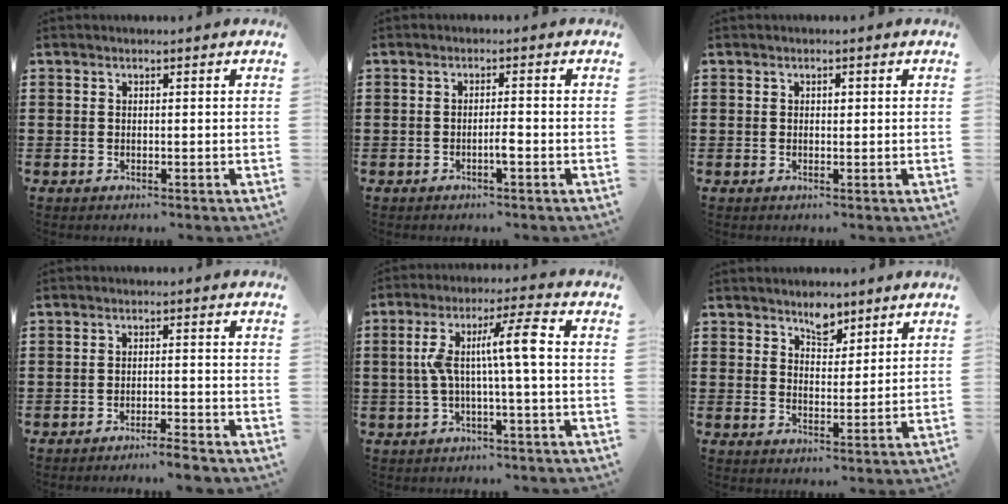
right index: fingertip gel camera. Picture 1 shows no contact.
{"total": 2.0, "force": [-0.9, 0.1, 1.8], "torque": [-0.034, 0.000, -0.016]}
{"total": 0.7, "force": [0.2, 0.5, 0.5], "torque": [-0.011, 0.001, 0.004]}
{"total": 2.9, "force": [-2.7, -0.3, 0.8], "torque": [-0.017, 0.000, -0.056]}
{"total": 8.9, "force": [0.1, 1.0, 8.9], "torque": [-0.171, 0.007, -0.009]}
{"total": 4.5, "force": [3.6, 2.3, 1.5], "torque": [-0.024, -0.001, 0.064]}